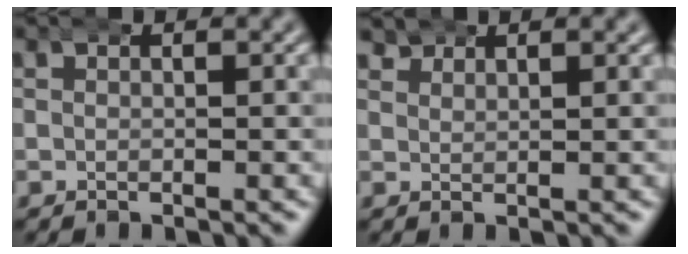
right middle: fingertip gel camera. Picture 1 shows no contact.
{"total": 1.7, "force": [1.6, -0.1, -0.1], "torque": [0.002, 0.000, 0.029]}